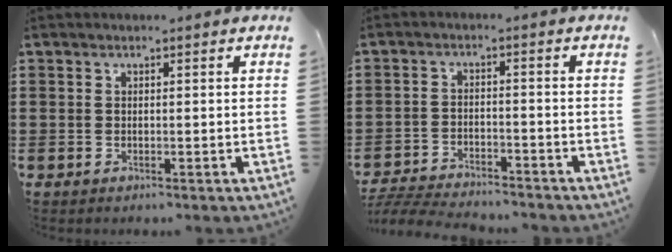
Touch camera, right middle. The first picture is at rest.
{"total": 5.1, "force": [-4.9, 0.5, 0.9], "torque": [-0.025, 0.003, -0.103]}